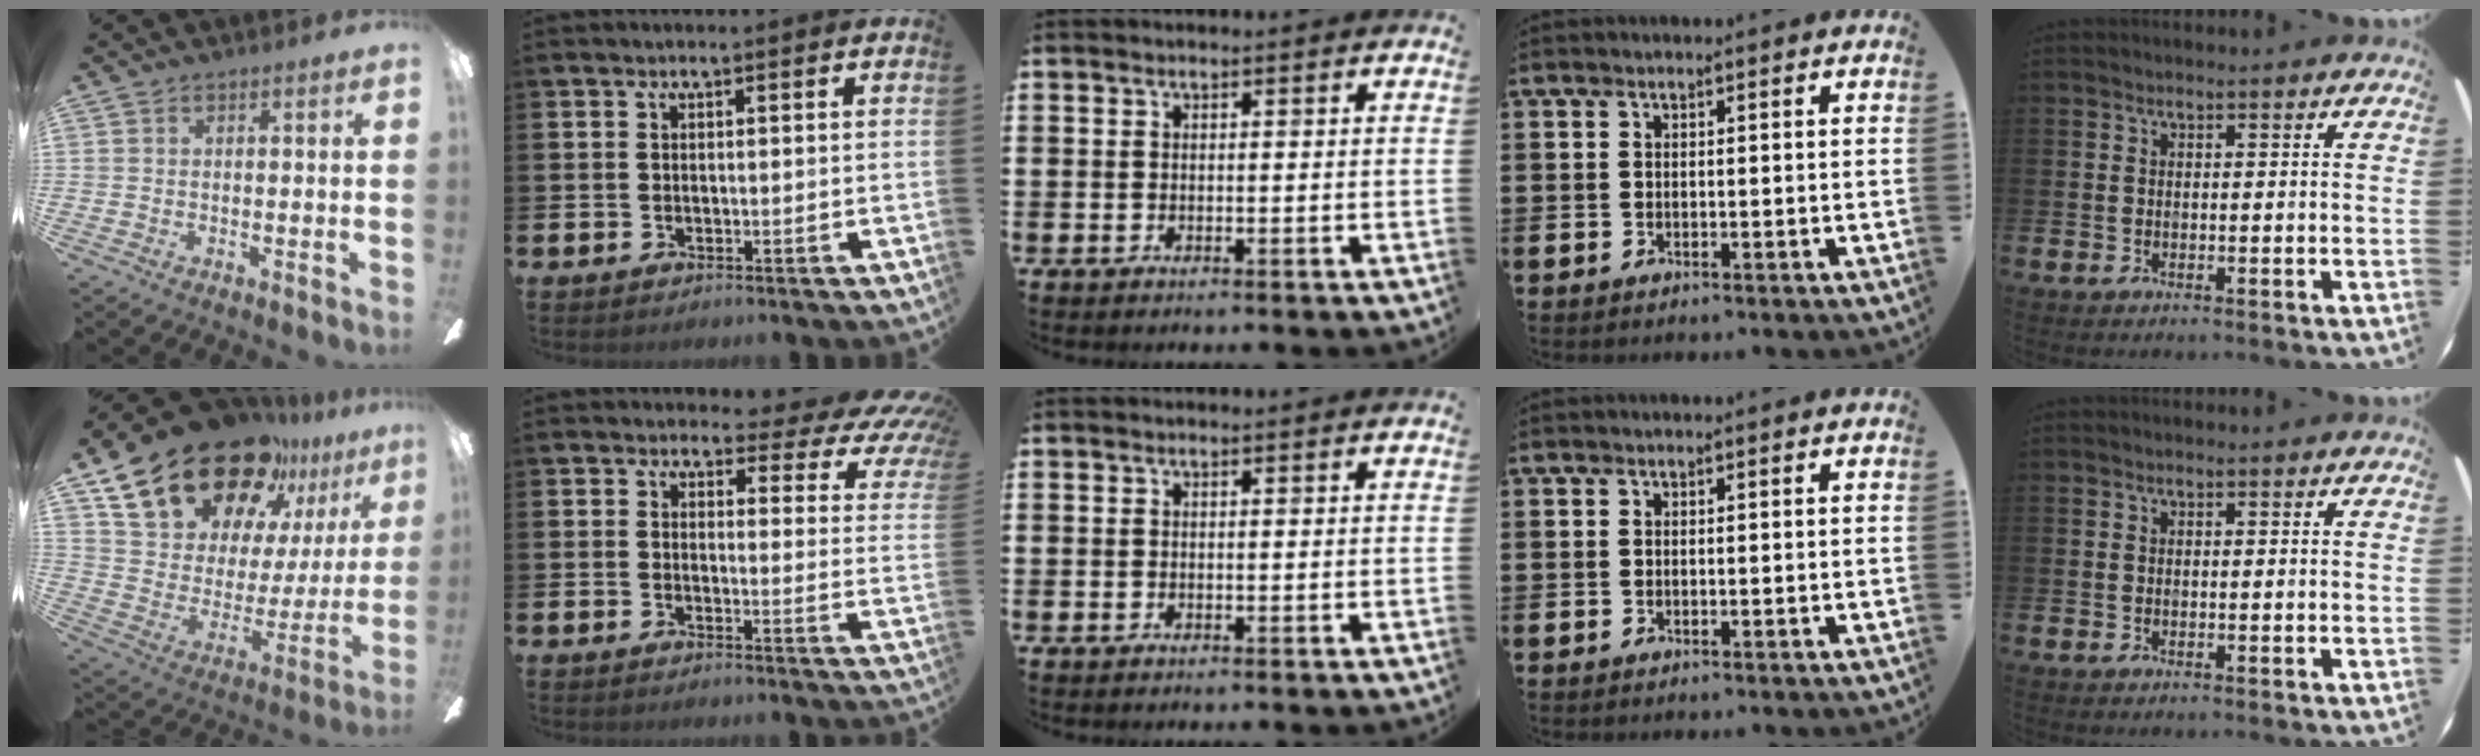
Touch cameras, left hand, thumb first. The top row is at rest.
{"thumb": {"total": 24.7, "force": [17.8, 12.8, 11.3], "torque": [-0.198, -0.102, 0.333]}, "index": {"total": 3.7, "force": [2.8, 1.9, 1.5], "torque": [-0.020, -0.036, 0.037]}}